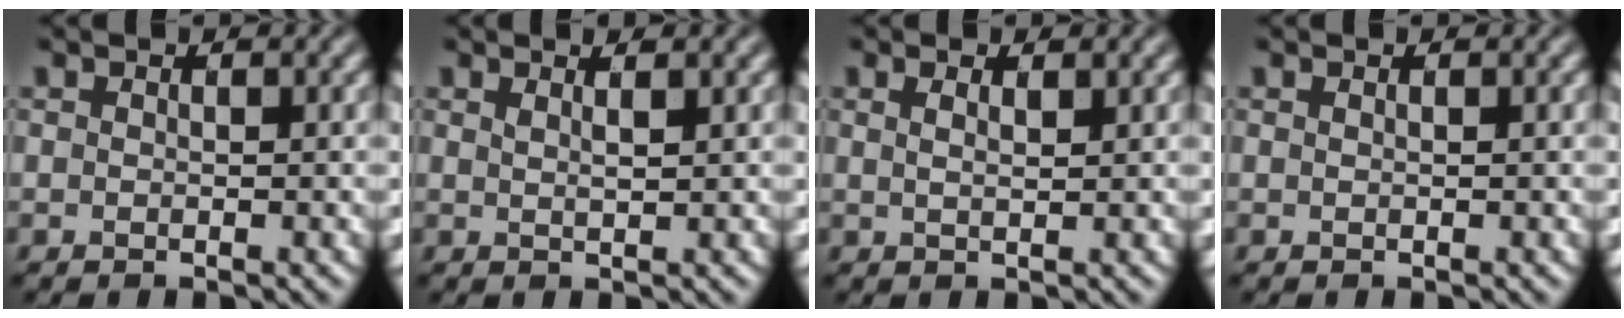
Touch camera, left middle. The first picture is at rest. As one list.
[{"total": 1.4, "force": [0.8, 0.5, 1.1], "torque": [-0.010, 0.006, 0.006]}, {"total": 1.6, "force": [0.9, 0.7, 1.2], "torque": [-0.006, 0.001, 0.004]}, {"total": 0.0}]